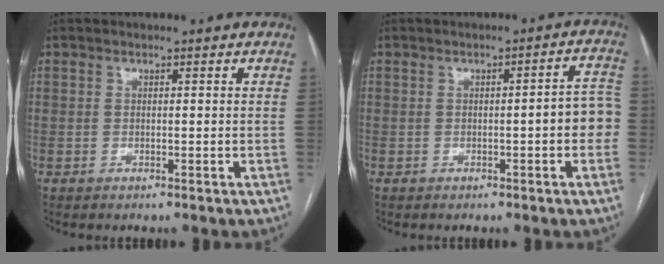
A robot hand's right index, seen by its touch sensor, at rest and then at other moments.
{"total": 5.1, "force": [-1.0, 0.9, 5.0], "torque": [-0.049, 0.019, -0.016]}